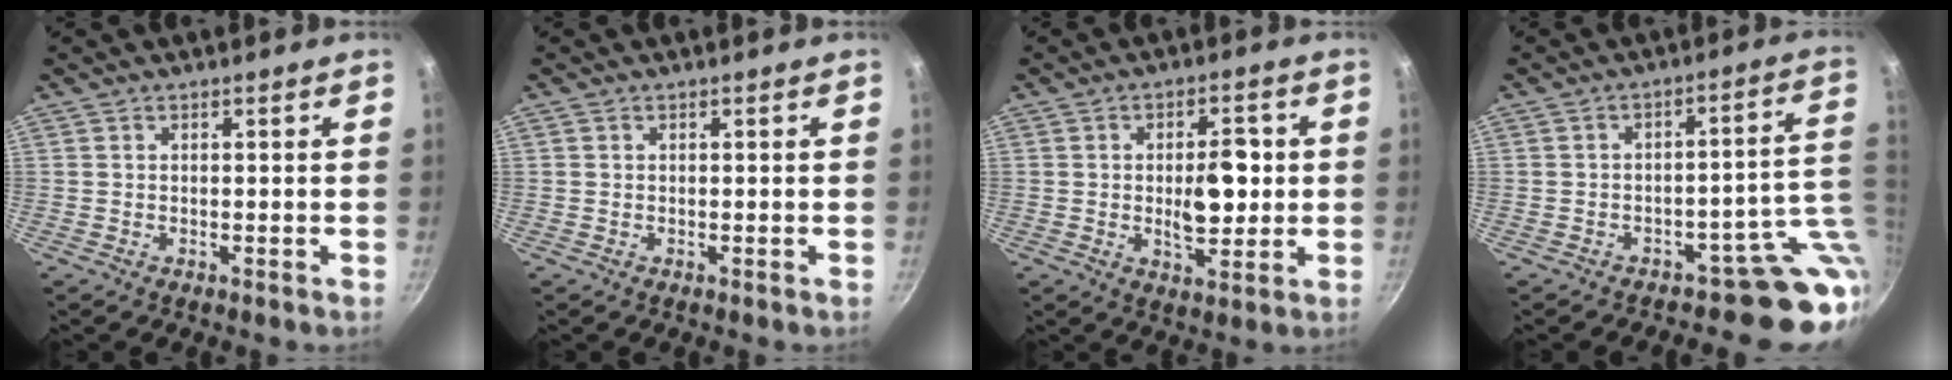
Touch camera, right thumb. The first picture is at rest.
{"total": 0.0}
{"total": 8.9, "force": [0.1, 4.7, 7.6], "torque": [-0.087, 0.000, 0.003]}
{"total": 8.5, "force": [-2.2, 5.4, 6.3], "torque": [-0.014, 0.033, -0.033]}